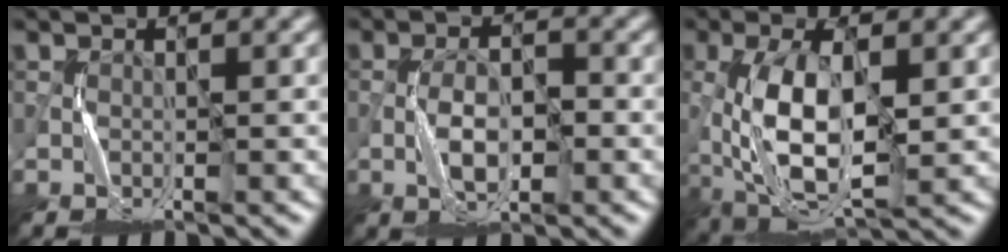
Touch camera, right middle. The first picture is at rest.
{"total": 3.7, "force": [-1.0, 1.6, 3.1], "torque": [-0.059, 0.004, -0.020]}
{"total": 9.1, "force": [-0.5, 3.8, 8.3], "torque": [-0.170, 0.002, -0.010]}